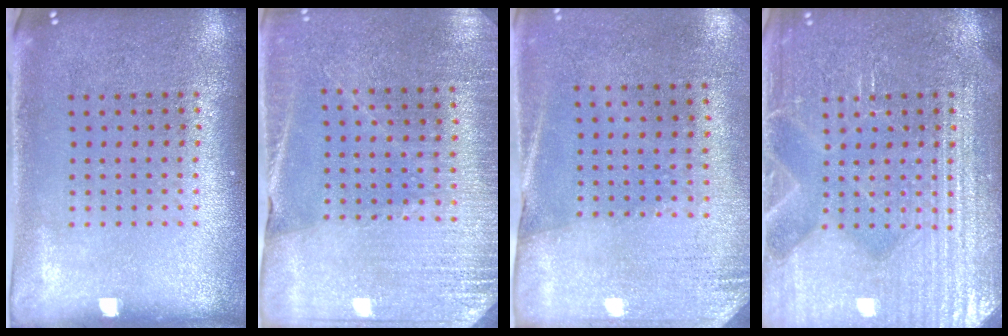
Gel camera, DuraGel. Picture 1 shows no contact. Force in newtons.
{"total": 2.8, "press": 2.8, "slide": 0.2}
{"total": 2.6, "press": 2.3, "slide": 1.3}
{"total": 6.2, "press": 6.1, "slide": 0.8}